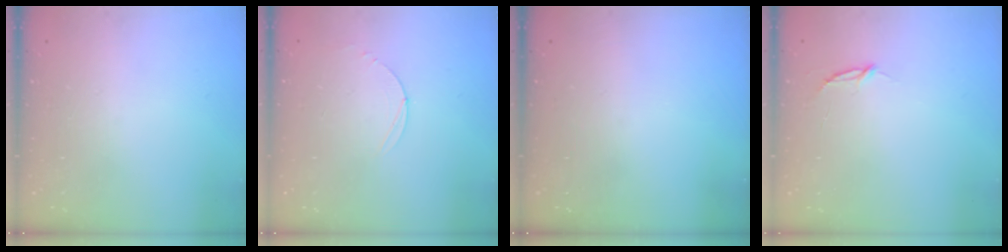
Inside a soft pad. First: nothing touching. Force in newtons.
{"total": 2.8, "press": 2.8, "slide": 0.3}
{"total": 0.0}
{"total": 2.8, "press": 2.8, "slide": 0.3}